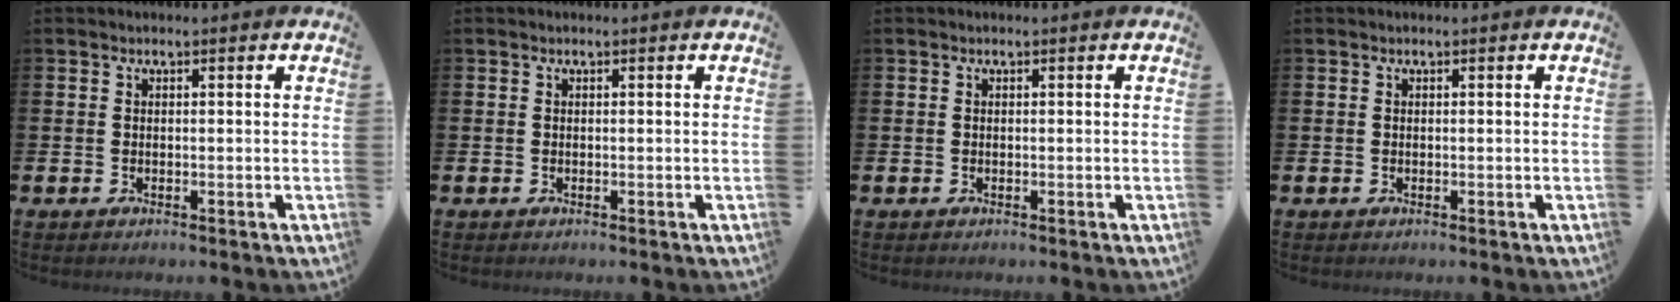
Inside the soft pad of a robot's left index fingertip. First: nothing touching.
{"total": 0.0}
{"total": 0.0}
{"total": 0.0}